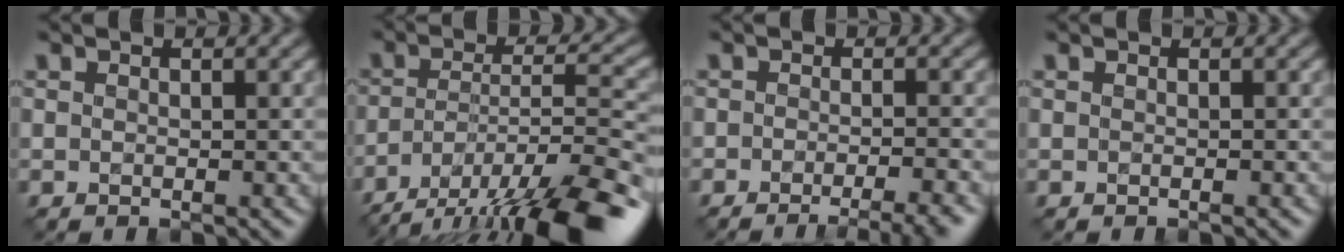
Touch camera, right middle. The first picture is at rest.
{"total": 14.0, "force": [-10.1, 4.0, 8.8], "torque": [-0.167, -0.016, -0.151]}
{"total": 4.9, "force": [-3.7, 0.9, 3.0], "torque": [-0.031, 0.004, -0.045]}
{"total": 0.0}